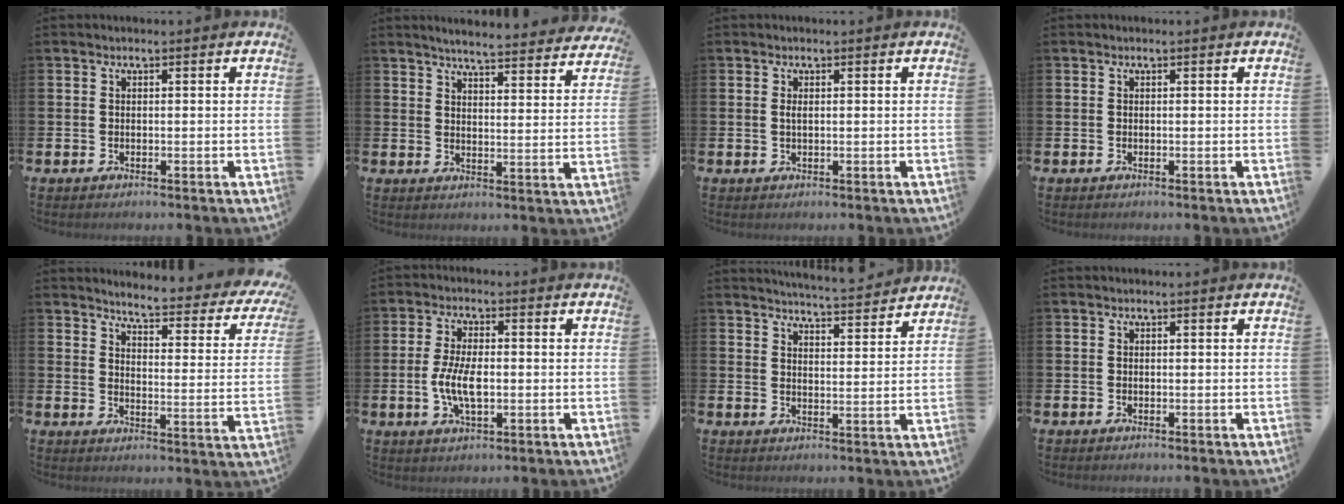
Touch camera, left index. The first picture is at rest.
{"total": 5.3, "force": [5.1, 0.0, 1.1], "torque": [-0.034, -0.037, 0.087]}
{"total": 0.8, "force": [0.2, 0.3, 0.7], "torque": [-0.009, 0.000, 0.002]}
{"total": 0.0}
{"total": 3.9, "force": [3.6, 0.5, 1.3], "torque": [-0.041, -0.036, 0.051]}
{"total": 5.9, "force": [-0.6, 2.6, 5.3], "torque": [-0.108, -0.004, -0.017]}
{"total": 5.0, "force": [5.0, -0.2, 0.3], "torque": [-0.016, -0.036, 0.088]}
{"total": 0.0}